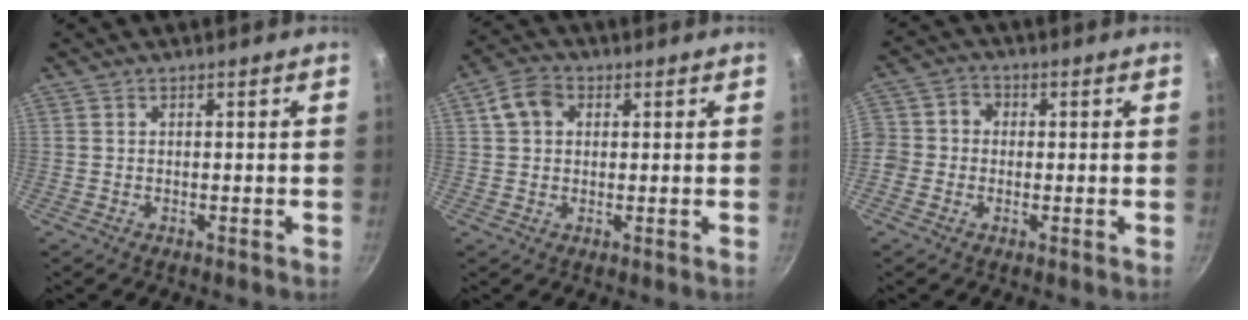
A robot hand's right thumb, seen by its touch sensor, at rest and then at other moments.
{"total": 5.7, "force": [1.5, 4.4, 3.2], "torque": [-0.045, 0.011, 0.018]}
{"total": 5.5, "force": [-0.9, 5.1, 1.9], "torque": [-0.012, 0.014, -0.035]}